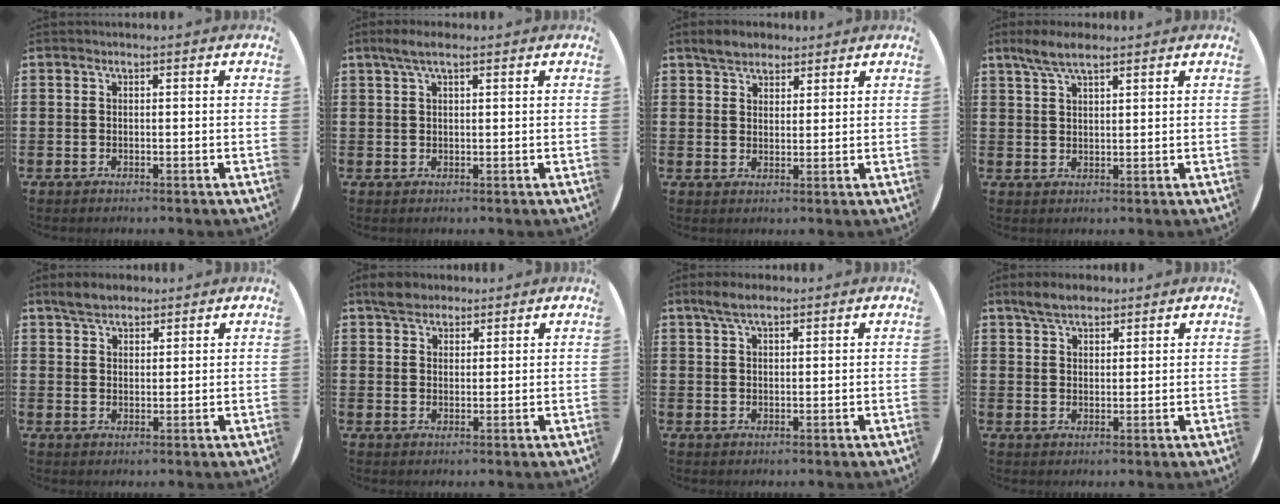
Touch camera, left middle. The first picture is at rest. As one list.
[{"total": 2.7, "force": [1.9, 0.6, 1.9], "torque": [-0.038, 0.008, 0.031]}, {"total": 3.5, "force": [3.1, 1.6, 0.3], "torque": [-0.006, 0.003, 0.058]}, {"total": 4.4, "force": [3.4, 1.1, 2.5], "torque": [-0.056, 0.001, 0.061]}, {"total": 3.7, "force": [3.2, 1.6, 0.9], "torque": [-0.018, 0.002, 0.060]}, {"total": 3.2, "force": [2.8, 1.5, 0.3], "torque": [-0.005, 0.005, 0.054]}, {"total": 3.3, "force": [2.5, 1.1, 1.8], "torque": [-0.031, 0.004, 0.044]}, {"total": 4.1, "force": [3.5, 1.7, 1.3], "torque": [-0.024, -0.001, 0.064]}]